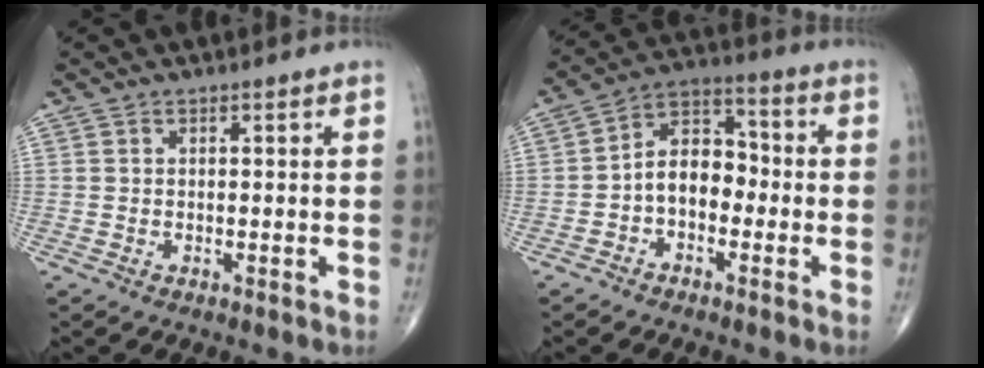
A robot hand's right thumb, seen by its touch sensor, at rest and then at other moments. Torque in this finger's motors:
{"motor_torque": [-0.58, 0.43, 0.36, -0.37, 0.19]}